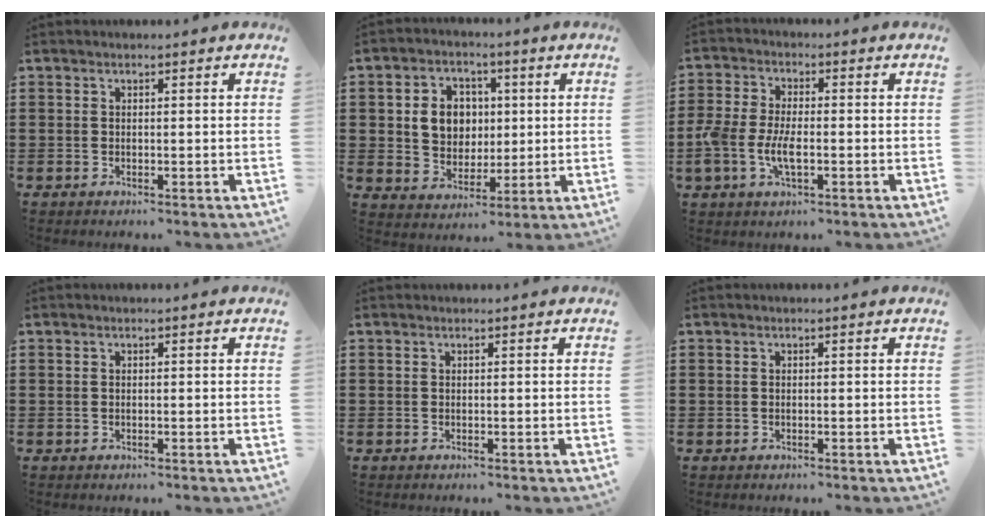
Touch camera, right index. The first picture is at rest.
{"total": 6.9, "force": [0.9, 6.0, 3.2], "torque": [-0.071, 0.012, 0.012]}
{"total": 5.8, "force": [-1.6, 2.9, 4.8], "torque": [-0.118, -0.003, -0.037]}
{"total": 0.0}
{"total": 0.0}
{"total": 0.0}